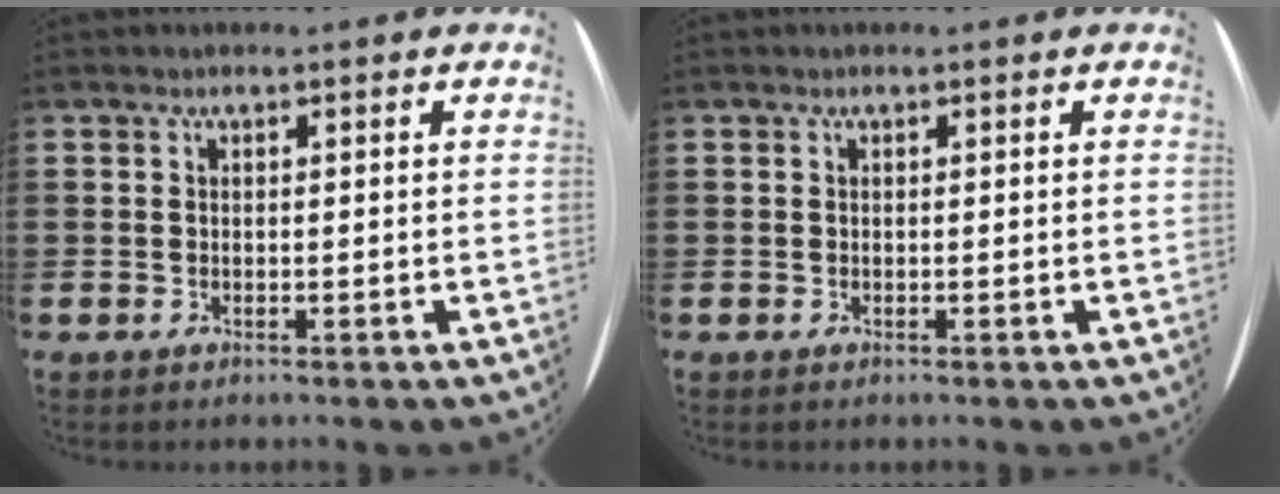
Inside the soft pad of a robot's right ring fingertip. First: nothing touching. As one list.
[{"total": 0.0}]